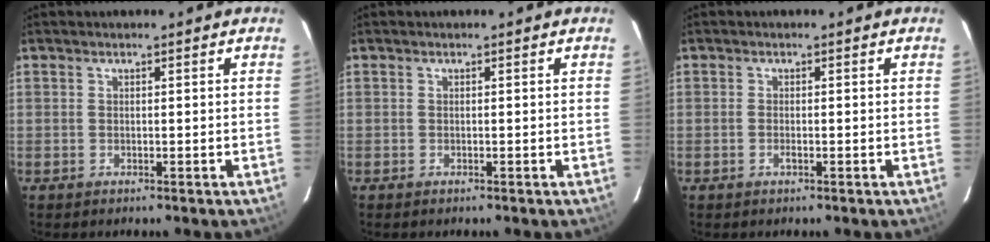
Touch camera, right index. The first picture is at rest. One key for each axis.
{"total": 0.0}
{"total": 1.0, "fx": -0.5, "fy": 0.4, "fz": 0.8, "tx": -0.016, "ty": -0.001, "tz": -0.009}